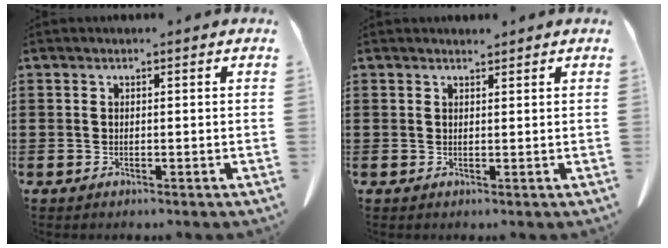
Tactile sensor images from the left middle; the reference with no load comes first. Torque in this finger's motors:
{"motor_torque": [-0.61, 0.69, -0.04, 0.01]}